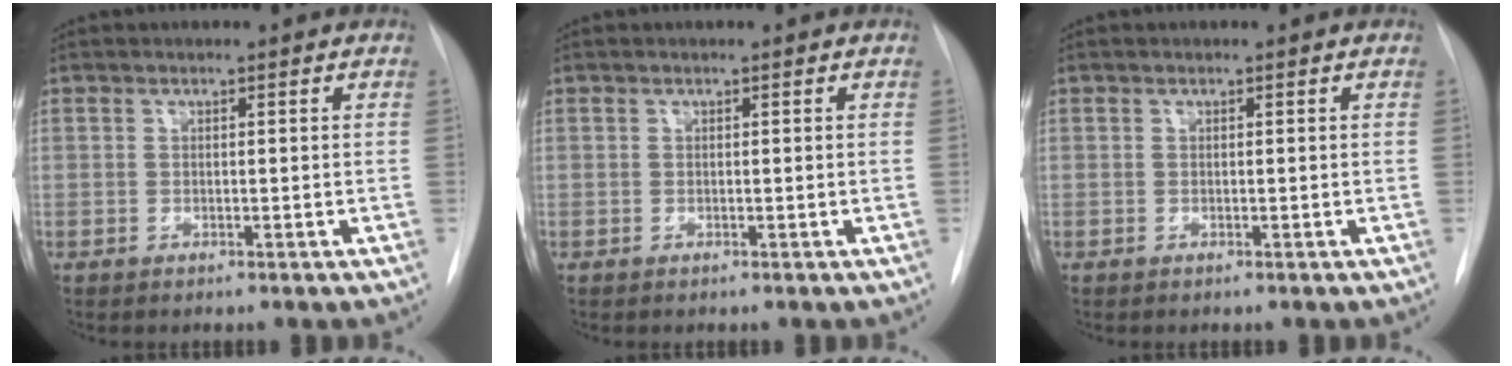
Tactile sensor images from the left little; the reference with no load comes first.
{"total": 0.0}
{"total": 0.0}